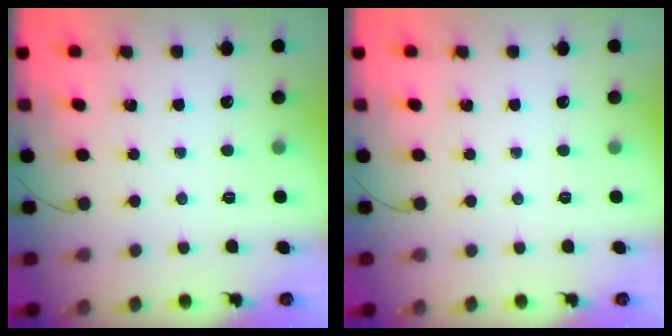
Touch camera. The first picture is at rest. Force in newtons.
{"total": 0.0}